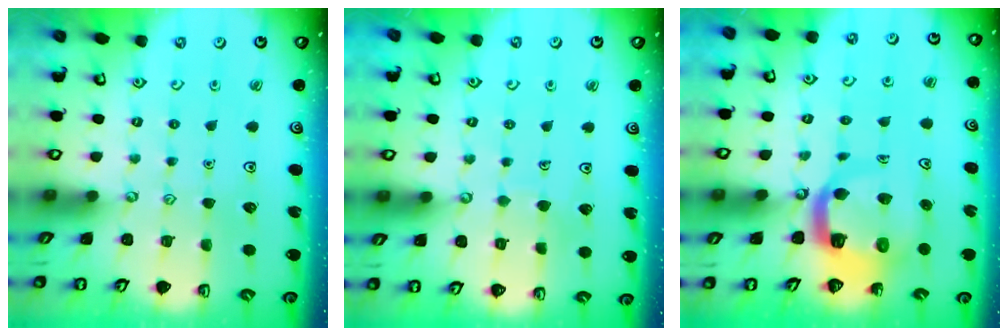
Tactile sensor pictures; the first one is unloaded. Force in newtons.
{"total": 2.7, "press": 2.7, "slide": 0.1}
{"total": 9.0, "press": 8.9, "slide": 1.2}